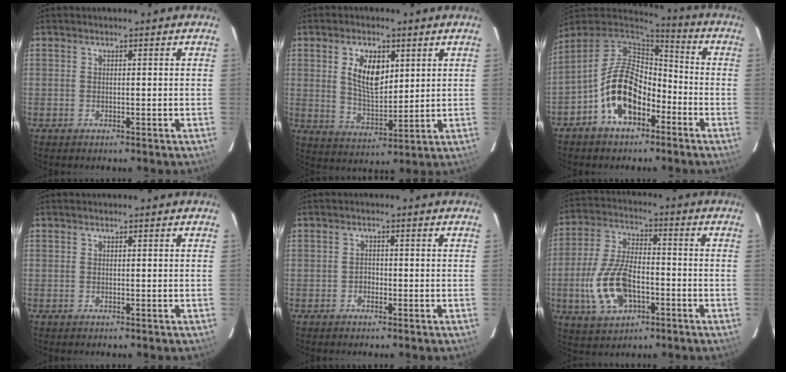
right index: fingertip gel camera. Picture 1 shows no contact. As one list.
[{"total": 9.3, "force": [3.2, 4.8, 7.3], "torque": [-0.132, 0.005, 0.068]}, {"total": 15.1, "force": [-6.1, 9.0, 10.5], "torque": [-0.207, 0.020, -0.100]}, {"total": 0.0}, {"total": 1.3, "force": [-0.7, 1.1, 0.3], "torque": [-0.003, 0.003, -0.010]}, {"total": 14.3, "force": [-4.4, 7.9, 11.1], "torque": [-0.239, 0.004, -0.070]}]